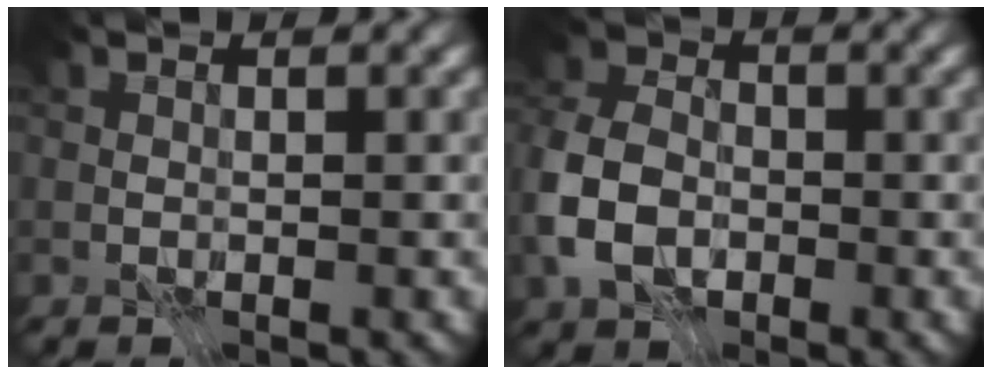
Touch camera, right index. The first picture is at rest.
{"total": 6.6, "force": [-2.3, 4.8, 3.8], "torque": [-0.092, 0.000, -0.063]}